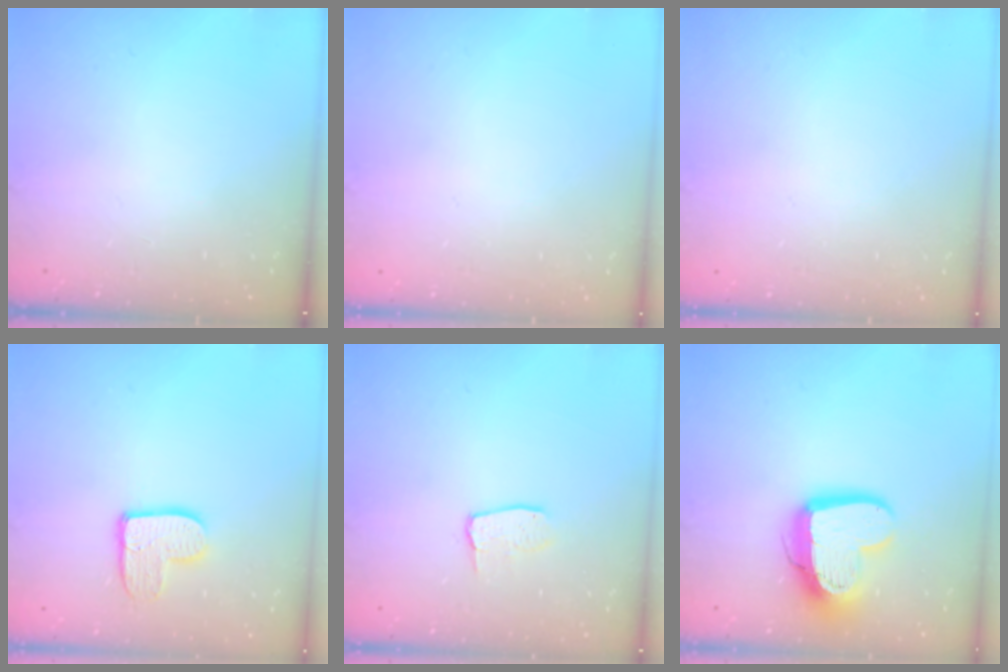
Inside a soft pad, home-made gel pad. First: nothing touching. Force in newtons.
{"total": 0.0}
{"total": 0.0}
{"total": 10.0, "press": 10.0, "slide": 0.5}
{"total": 3.0, "press": 3.0, "slide": 0.2}
{"total": 15.6, "press": 15.5, "slide": 1.6}